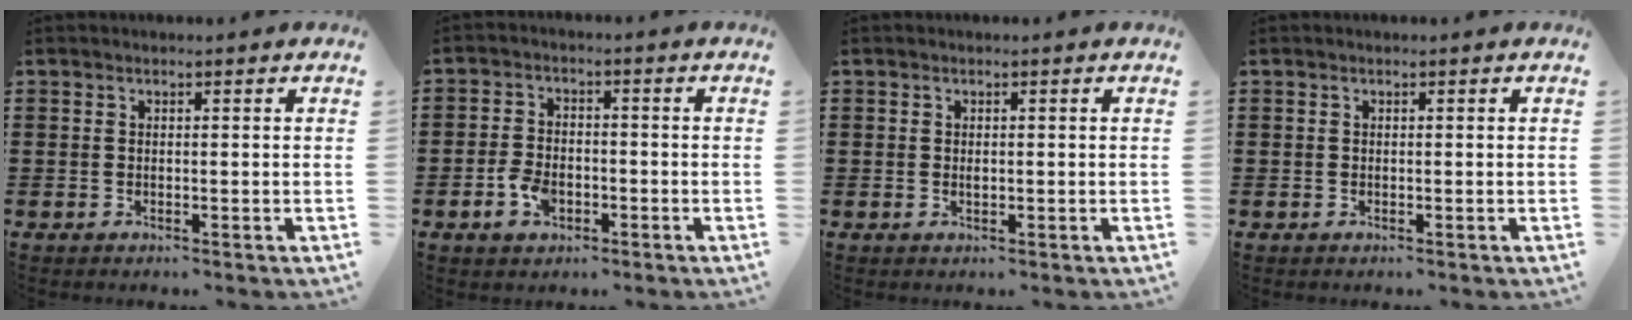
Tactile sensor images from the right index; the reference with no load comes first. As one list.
[{"total": 4.0, "force": [-1.7, 2.3, 2.8], "torque": [-0.063, -0.002, -0.032]}, {"total": 0.7, "force": [0.1, 0.3, 0.6], "torque": [-0.013, -0.002, 0.003]}, {"total": 0.0}]